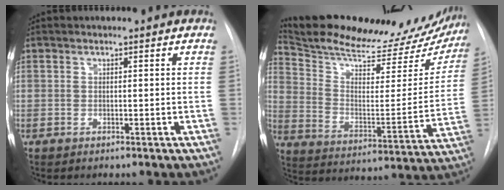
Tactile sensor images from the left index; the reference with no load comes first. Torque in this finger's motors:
{"motor_torque": [0.95, -1.19, 0.02, 0.00]}